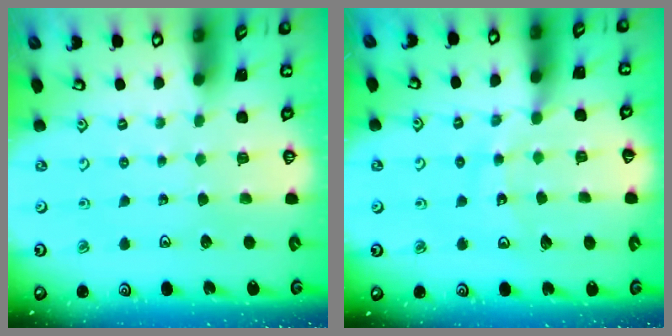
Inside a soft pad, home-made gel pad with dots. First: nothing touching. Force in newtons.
{"total": 11.5, "press": 11.4, "slide": 1.3}